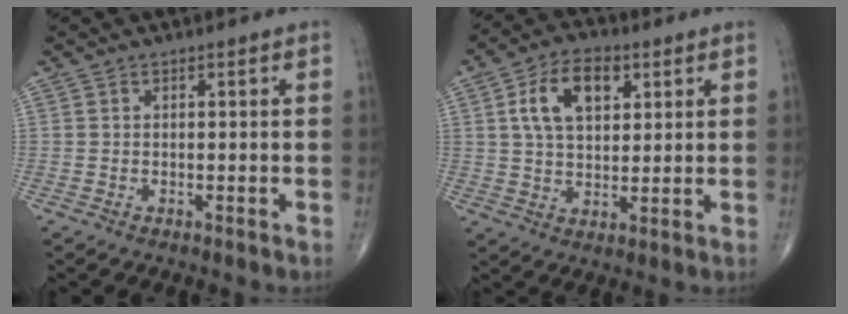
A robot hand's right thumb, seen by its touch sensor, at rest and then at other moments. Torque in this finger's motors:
{"motor_torque": [0.99, 1.06, 0.43, 0.25, 0.09]}